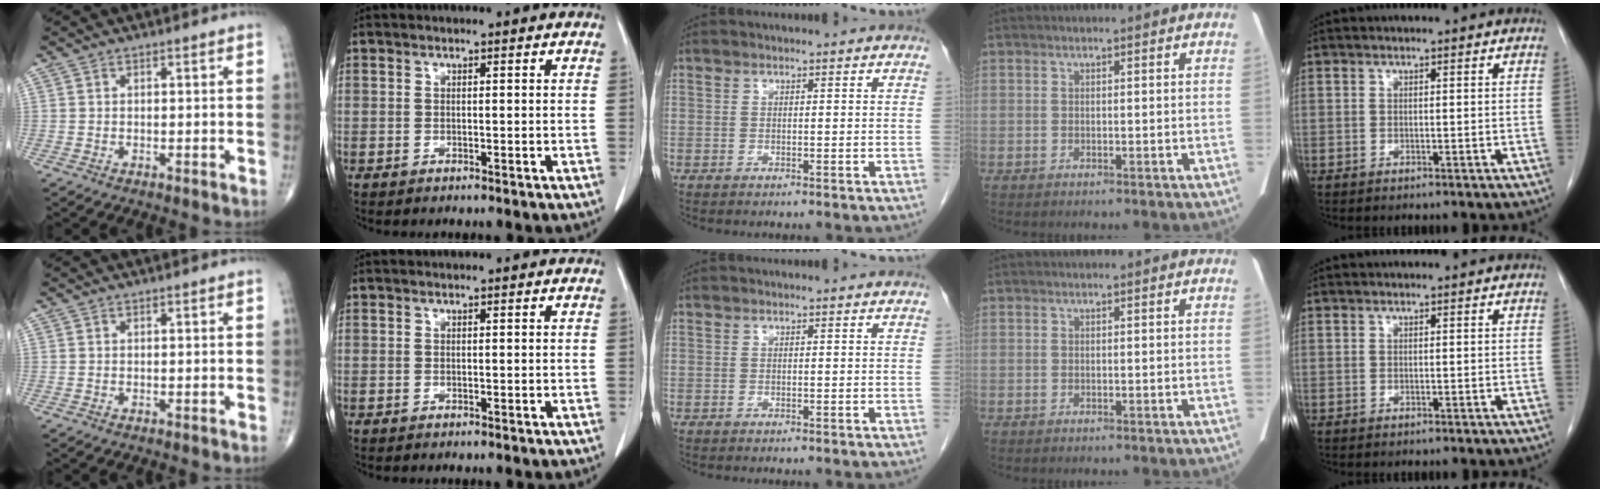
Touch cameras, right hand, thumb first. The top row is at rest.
{}